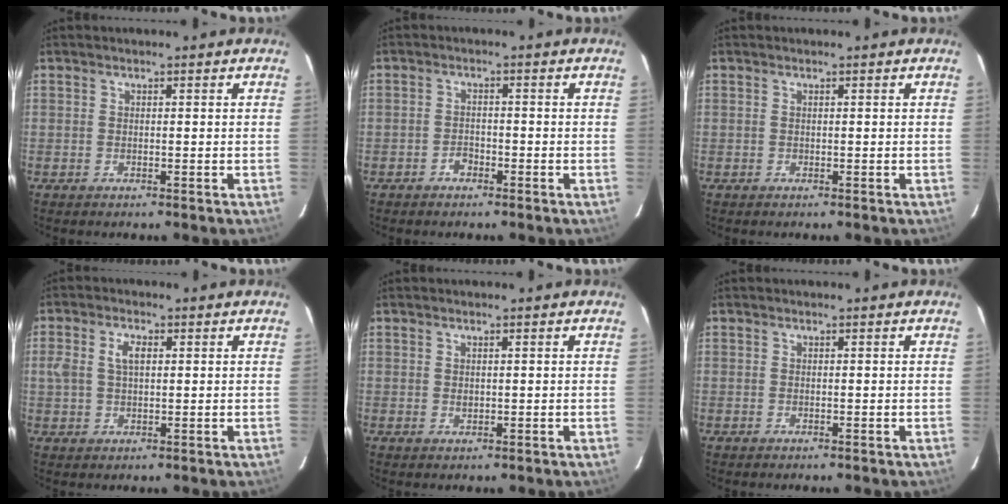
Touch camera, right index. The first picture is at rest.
{"total": 2.0, "force": [-1.5, 1.2, 0.7], "torque": [-0.012, 0.006, -0.024]}
{"total": 0.0}
{"total": 4.3, "force": [0.9, 2.4, 3.5], "torque": [-0.067, 0.011, 0.018]}
{"total": 0.8, "force": [0.3, 0.6, 0.5], "torque": [-0.008, 0.002, 0.007]}
{"total": 0.0}